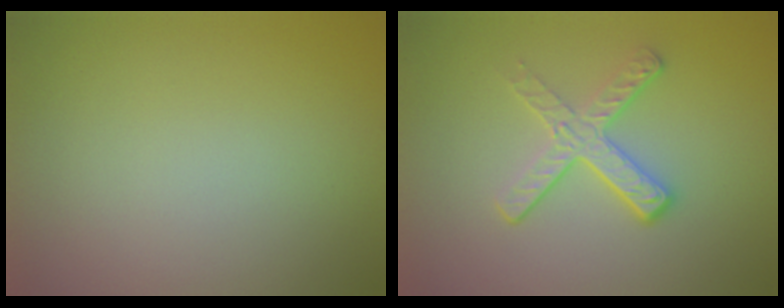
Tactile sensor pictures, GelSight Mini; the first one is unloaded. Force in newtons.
{"total": 3.3, "press": 2.6, "slide": 2.0}